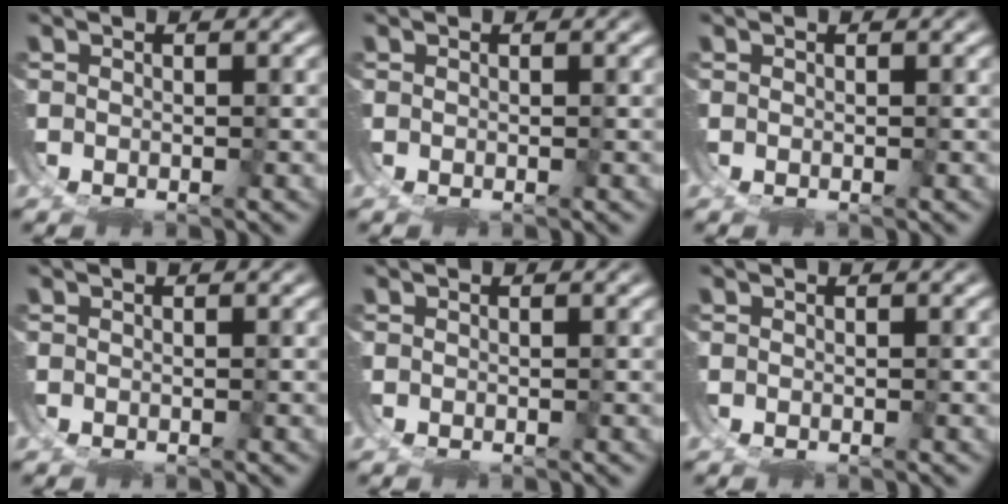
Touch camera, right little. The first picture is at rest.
{"total": 0.0}
{"total": 0.0}
{"total": 0.0}
{"total": 0.0}
{"total": 0.0}